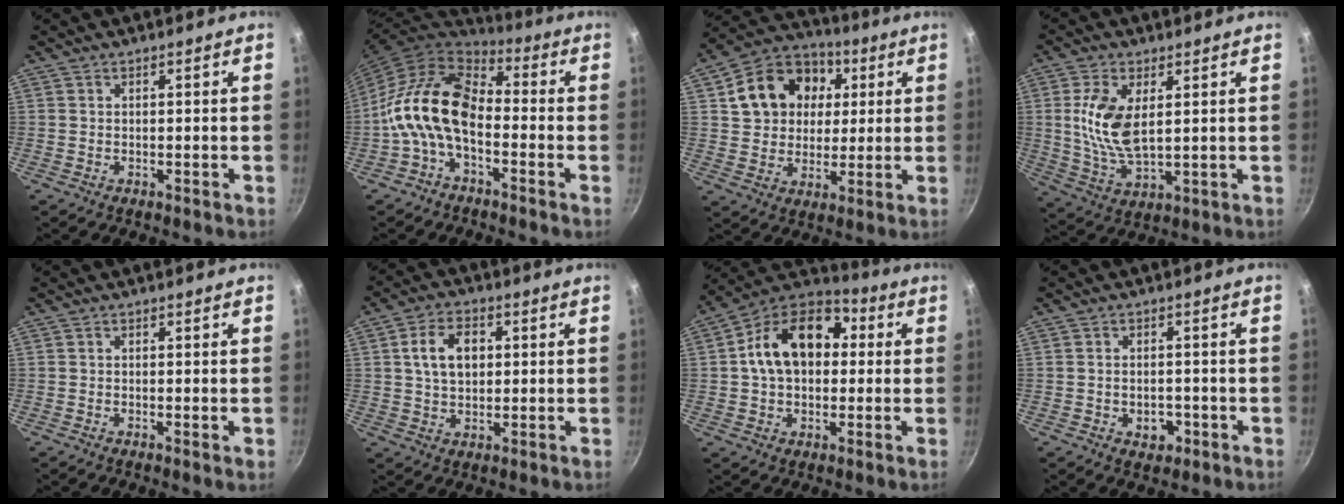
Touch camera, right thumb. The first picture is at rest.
{"total": 14.6, "force": [-3.5, 9.0, 10.9], "torque": [-0.190, 0.050, -0.087]}
{"total": 16.5, "force": [4.4, 13.4, 8.6], "torque": [-0.129, 0.017, 0.068]}
{"total": 11.0, "force": [2.2, 5.5, 9.2], "torque": [-0.182, -0.015, 0.050]}
{"total": 0.7, "force": [-0.1, 0.0, 0.7], "torque": [-0.014, -0.002, -0.003]}
{"total": 8.9, "force": [1.7, 6.0, 6.3], "torque": [-0.094, 0.006, 0.027]}
{"total": 18.0, "force": [2.4, 12.6, 12.6], "torque": [-0.185, 0.037, 0.019]}
{"total": 4.0, "force": [-1.4, 2.8, 2.4], "torque": [-0.028, 0.010, -0.014]}